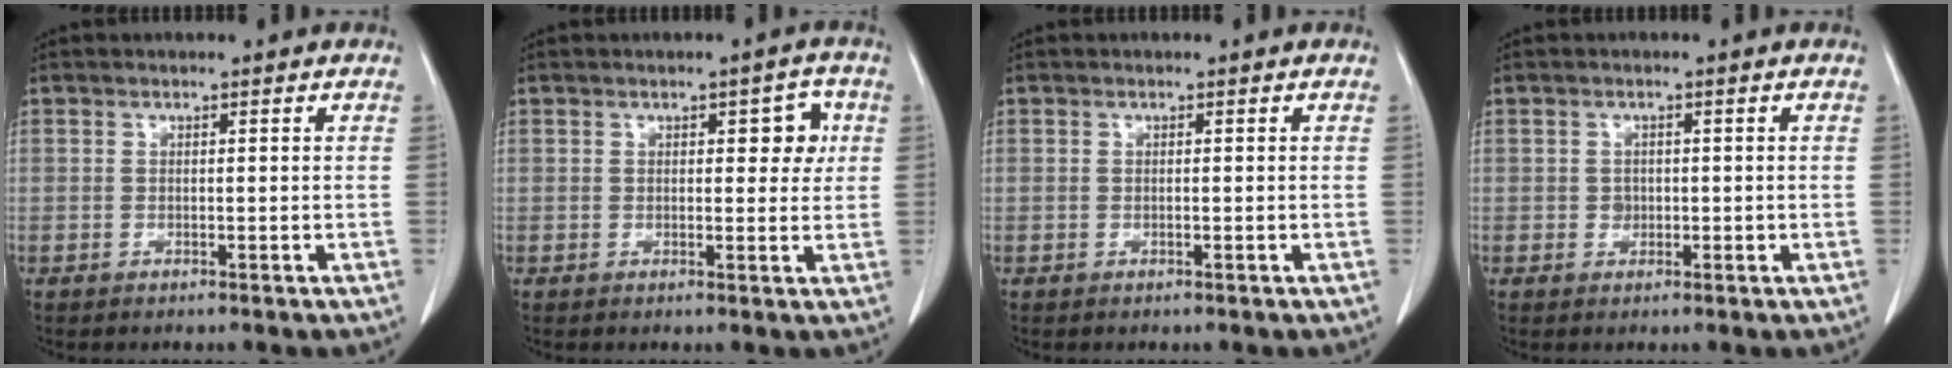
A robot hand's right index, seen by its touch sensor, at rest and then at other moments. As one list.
[{"total": 4.0, "force": [1.1, 2.0, 3.3], "torque": [-0.032, 0.009, 0.013]}, {"total": 0.0}, {"total": 1.3, "force": [-0.1, 1.1, 0.5], "torque": [-0.011, 0.002, 0.002]}]